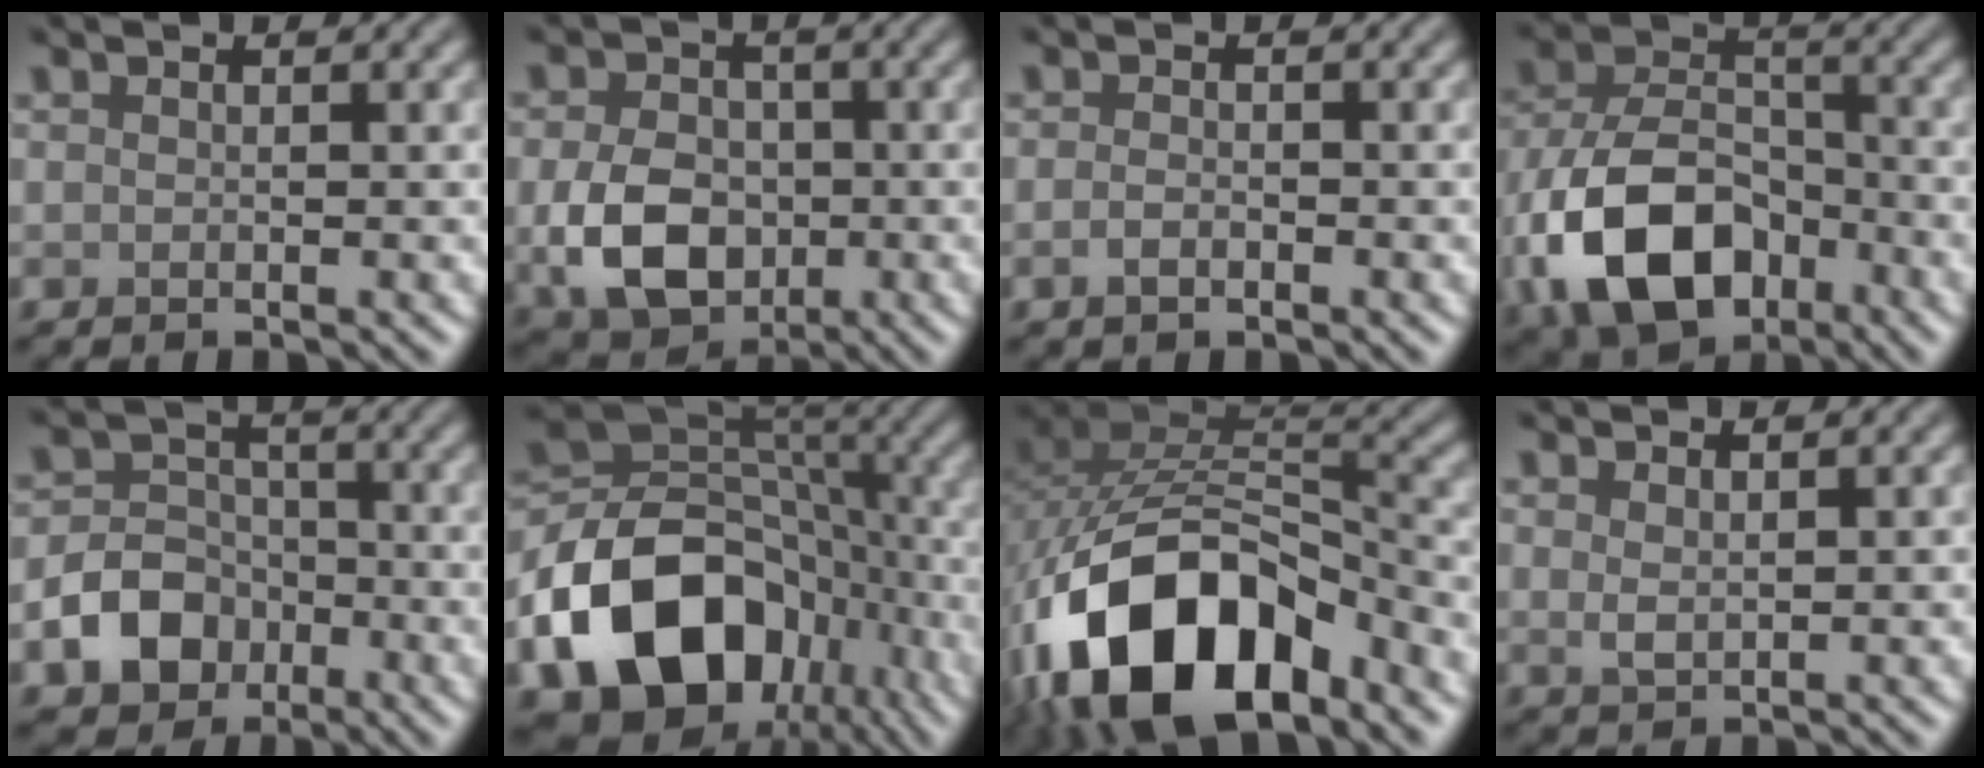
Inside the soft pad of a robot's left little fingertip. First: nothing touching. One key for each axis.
{"total": 7.2, "fx": -1.5, "fy": 5.3, "fz": 4.5, "tx": -0.095, "ty": -0.011, "tz": -0.032}
{"total": 1.1, "fx": -0.6, "fy": 0.5, "fz": 0.8, "tx": -0.019, "ty": -0.001, "tz": -0.012}
{"total": 11.7, "fx": -5.3, "fy": 7.2, "fz": 7.6, "tx": -0.156, "ty": -0.003, "tz": -0.106}
{"total": 6.0, "fx": -2.8, "fy": 4.7, "fz": 2.6, "tx": -0.026, "ty": -0.003, "tz": -0.066}
{"total": 17.1, "fx": -7.8, "fy": 12.4, "fz": 8.9, "tx": -0.172, "ty": -0.005, "tz": -0.134}
{"total": 14.4, "fx": -7.2, "fy": 7.5, "fz": 9.9, "tx": -0.180, "ty": -0.009, "tz": -0.135}
{"total": 1.3, "fx": 0.7, "fy": 0.5, "fz": 0.9, "tx": -0.021, "ty": -0.002, "tz": 0.017}